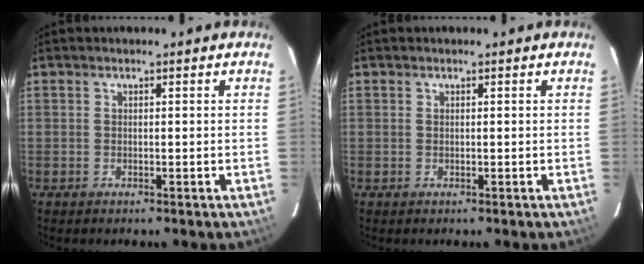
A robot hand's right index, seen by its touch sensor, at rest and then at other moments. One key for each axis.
{"total": 0.0}